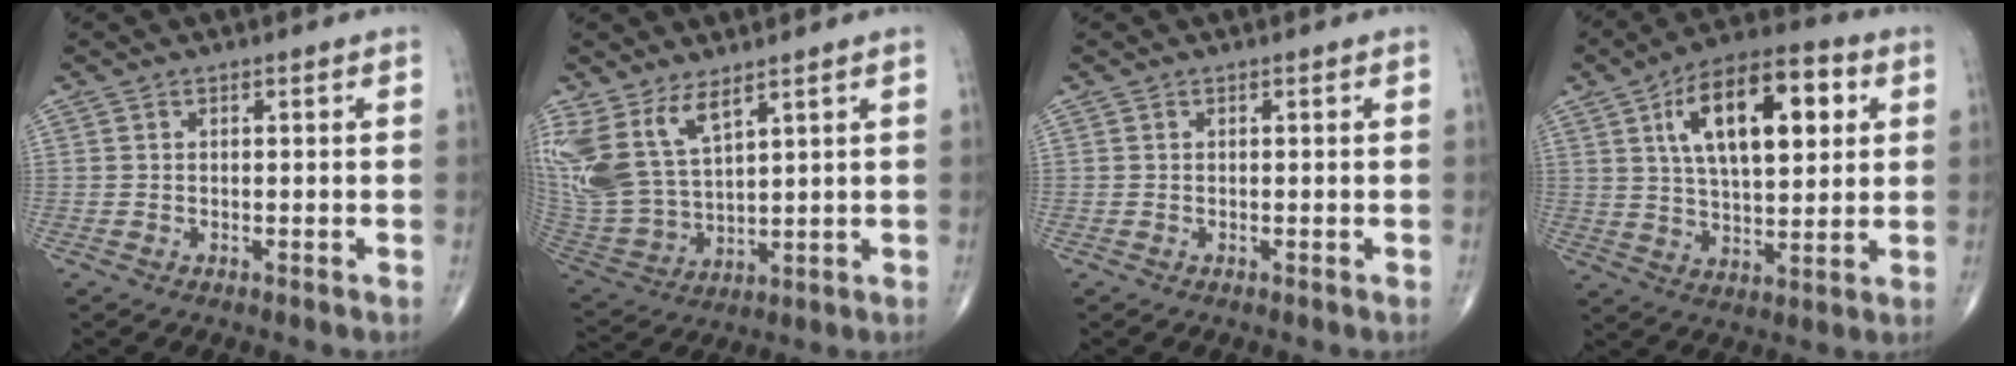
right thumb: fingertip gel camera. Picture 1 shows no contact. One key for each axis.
{"total": 13.9, "fx": 8.0, "fy": 6.5, "fz": 9.4, "tx": -0.197, "ty": -0.035, "tz": 0.182}
{"total": 0.0}
{"total": 18.6, "fx": 5.9, "fy": 8.5, "fz": 15.4, "tx": -0.223, "ty": 0.004, "tz": 0.093}